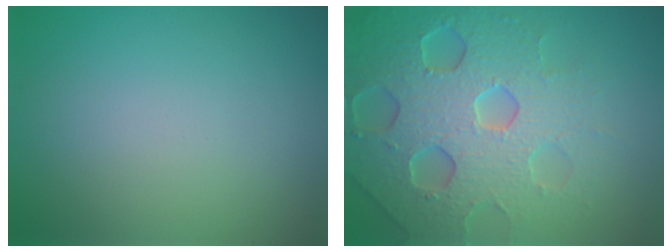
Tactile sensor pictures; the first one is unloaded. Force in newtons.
{"total": 7.3, "press": 7.1, "slide": 1.5}